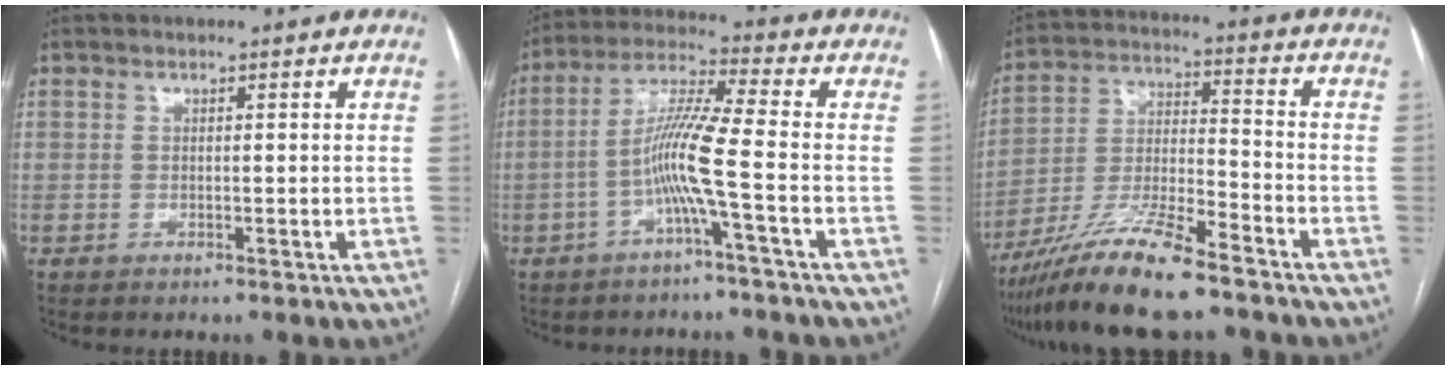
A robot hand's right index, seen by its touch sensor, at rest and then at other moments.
{"total": 8.4, "force": [-2.8, -1.1, 7.9], "torque": [-0.157, 0.016, -0.057]}
{"total": 13.6, "force": [-10.5, 1.1, 8.7], "torque": [-0.168, -0.014, -0.190]}